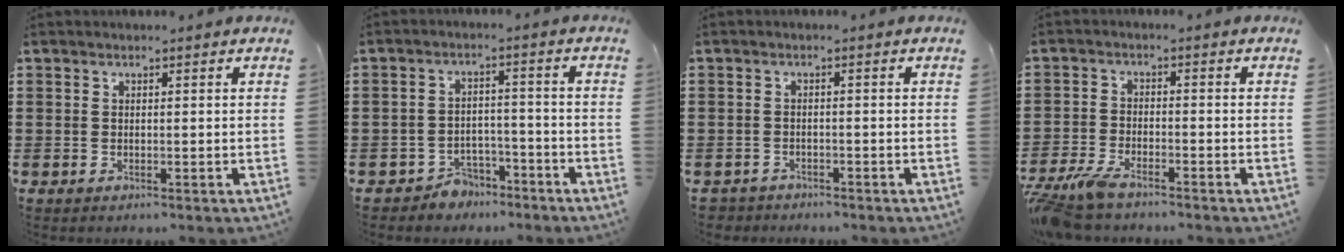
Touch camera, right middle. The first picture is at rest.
{"total": 3.7, "force": [-3.5, 1.2, 0.1], "torque": [-0.010, 0.007, -0.073]}
{"total": 1.7, "force": [-1.7, 0.4, -0.2], "torque": [-0.003, 0.001, -0.038]}
{"total": 5.0, "force": [-4.3, 0.9, 2.3], "torque": [-0.072, -0.010, -0.092]}